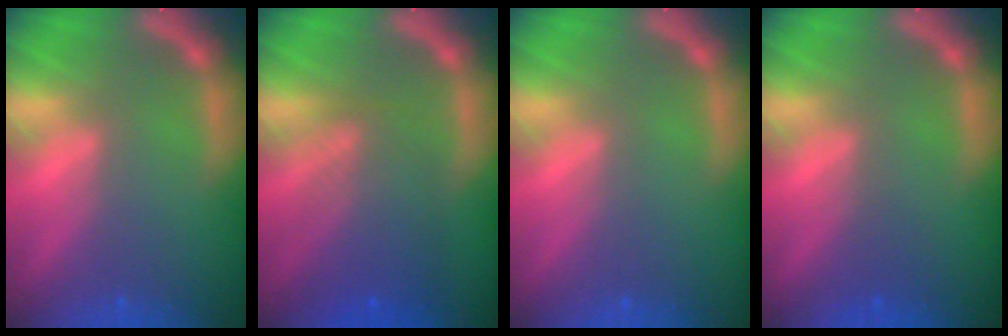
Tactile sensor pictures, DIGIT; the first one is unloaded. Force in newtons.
{"total": 6.0}
{"total": 0.0}
{"total": 1.0}